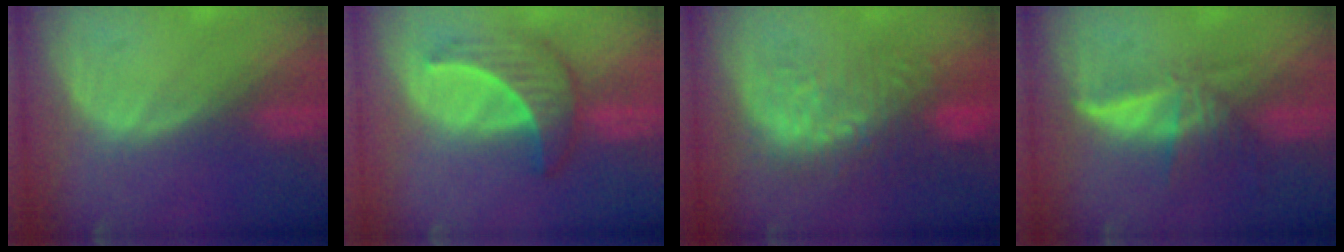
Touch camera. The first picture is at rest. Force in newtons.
{"total": 6.4, "press": 6.2, "slide": 1.7}
{"total": 10.1, "press": 9.0, "slide": 4.5}
{"total": 6.0, "press": 5.3, "slide": 2.8}